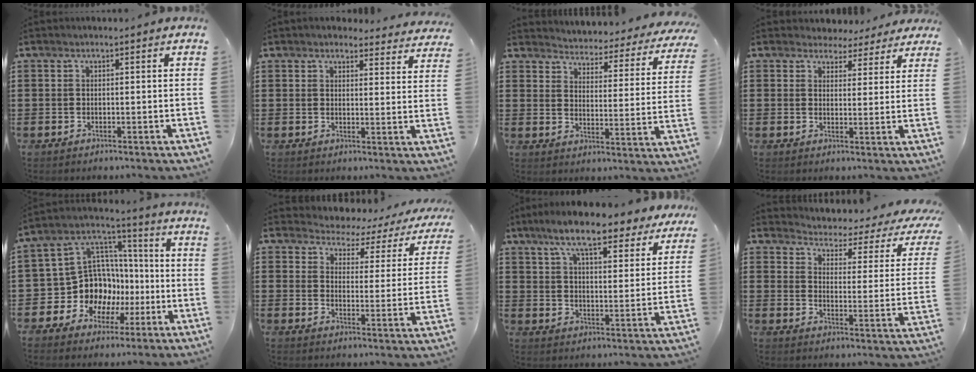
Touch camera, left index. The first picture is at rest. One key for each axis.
{"total": 3.5, "fx": 3.4, "fy": 0.8, "fz": 0.7, "tx": -0.017, "ty": -0.014, "tz": 0.060}
{"total": 3.4, "fx": 3.4, "fy": -0.1, "fz": -0.1, "tx": -0.024, "ty": -0.039, "tz": 0.051}
{"total": 3.7, "fx": 3.4, "fy": 1.4, "fz": 0.3, "tx": -0.023, "ty": -0.008, "tz": 0.062}
{"total": 12.6, "fx": -3.2, "fy": 11.3, "fz": 4.6, "tx": -0.140, "ty": -0.002, "tz": -0.048}
{"total": 2.6, "fx": 2.4, "fy": 0.9, "fz": 0.2, "tx": -0.024, "ty": -0.024, "tz": 0.031}
{"total": 10.3, "fx": 8.4, "fy": 1.6, "fz": 5.8, "tx": -0.132, "ty": -0.026, "tz": 0.147}
{"total": 2.2, "fx": 1.8, "fy": 0.7, "fz": 1.2, "tx": -0.040, "ty": -0.023, "tz": 0.018}